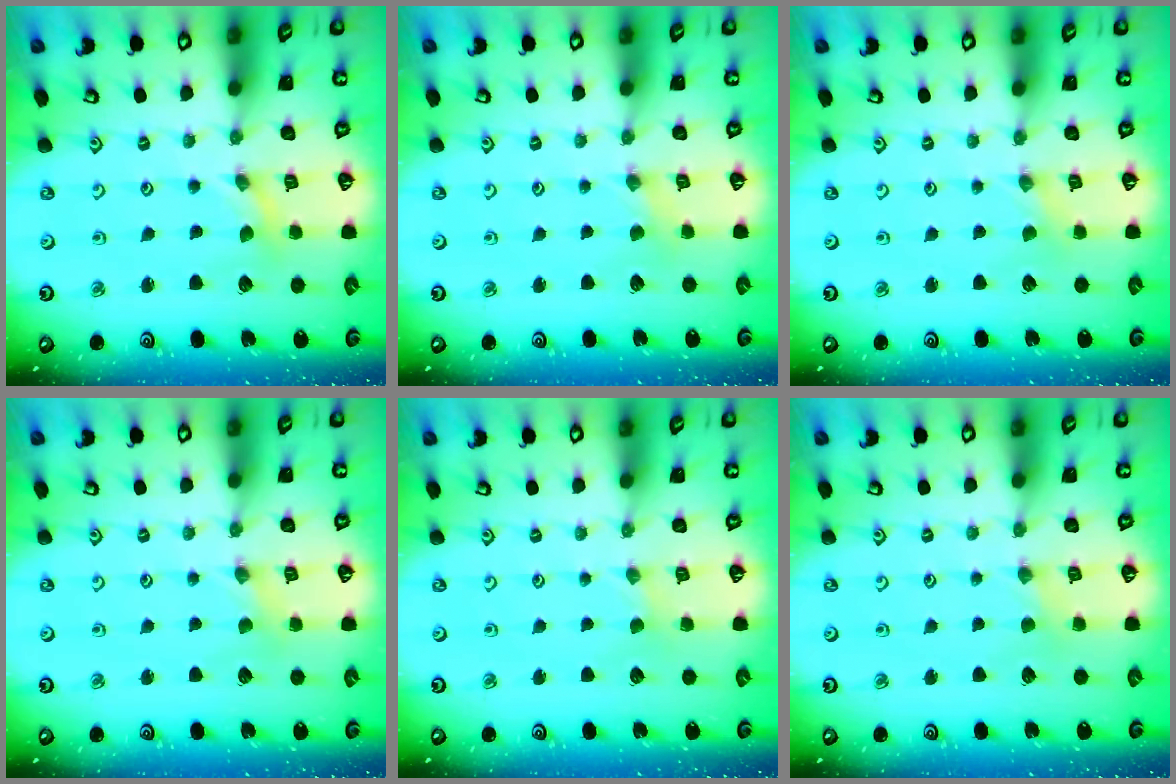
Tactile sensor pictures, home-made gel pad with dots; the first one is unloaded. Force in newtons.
{"total": 1.4, "press": 1.4, "slide": 0.3}
{"total": 0.0}
{"total": 0.9, "press": 0.9, "slide": 0.2}
{"total": 0.0}
{"total": 1.6, "press": 1.5, "slide": 0.4}